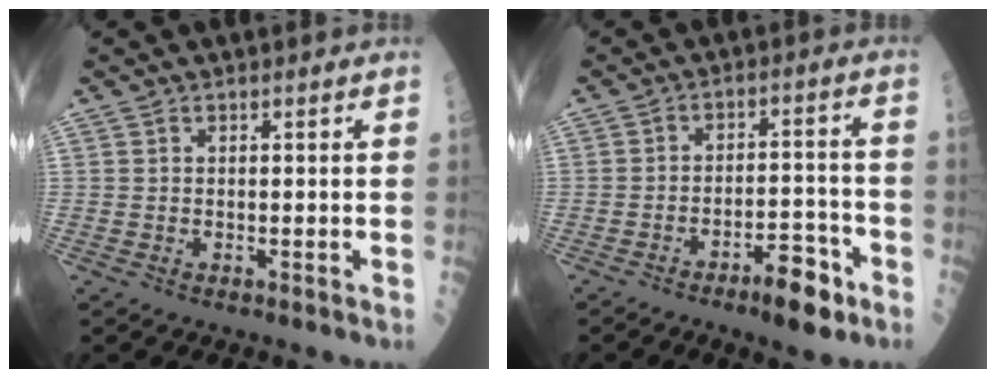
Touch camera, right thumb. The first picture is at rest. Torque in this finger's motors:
{"motor_torque": [2.87, 2.14, 0.84, -0.38, 0.04]}